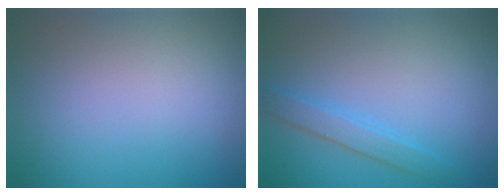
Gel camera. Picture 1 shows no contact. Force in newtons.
{"total": 1.9, "press": 1.9, "slide": 0.1}